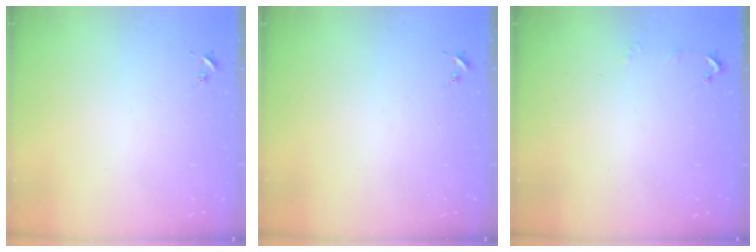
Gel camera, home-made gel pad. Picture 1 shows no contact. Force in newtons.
{"total": 0.0}
{"total": 2.9, "press": 2.8, "slide": 0.3}